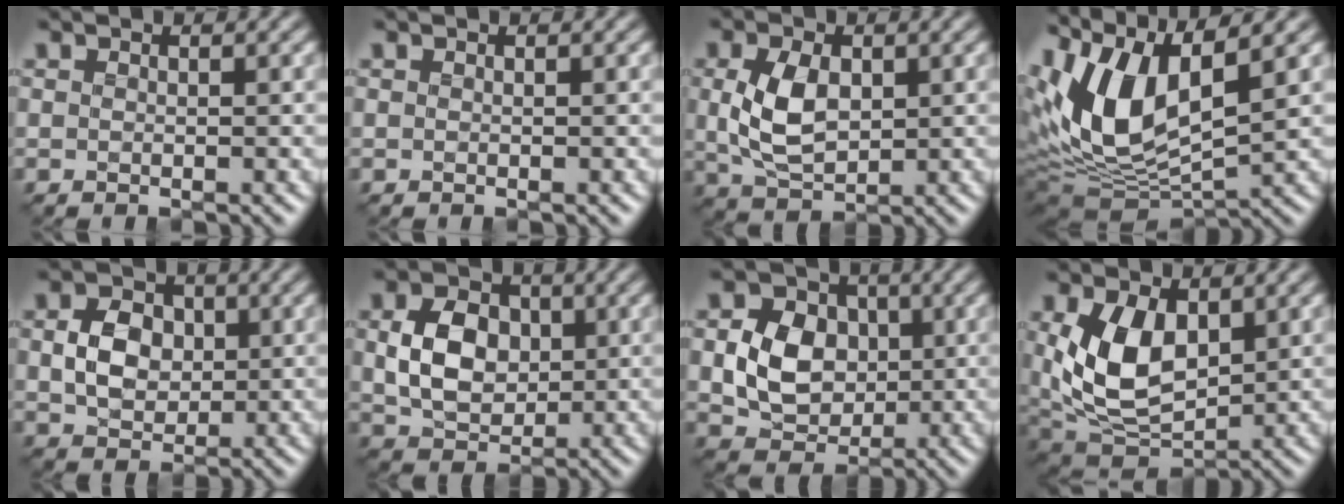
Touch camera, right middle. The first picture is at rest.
{"total": 0.0}
{"total": 4.9, "force": [0.0, 3.0, 3.8], "torque": [-0.087, -0.001, 0.002]}
{"total": 10.5, "force": [2.3, 4.8, 9.1], "torque": [-0.194, 0.002, 0.035]}
{"total": 4.0, "force": [-0.3, 3.1, 2.5], "torque": [-0.052, 0.000, -0.011]}
{"total": 5.6, "force": [-0.1, 4.2, 3.7], "torque": [-0.076, -0.002, -0.003]}
{"total": 6.1, "force": [-0.4, 4.9, 3.7], "torque": [-0.067, 0.001, -0.015]}
{"total": 7.8, "force": [0.8, 4.7, 6.2], "torque": [-0.131, -0.011, 0.012]}